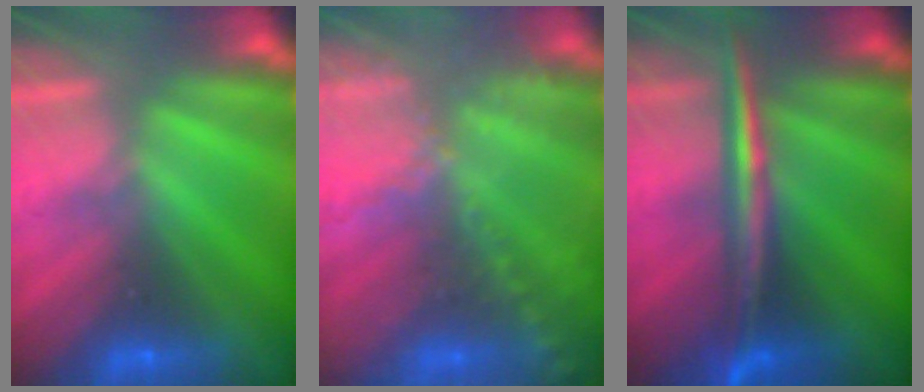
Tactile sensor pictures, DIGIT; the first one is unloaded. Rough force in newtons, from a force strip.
{"total": 9.1}
{"total": 2.9}